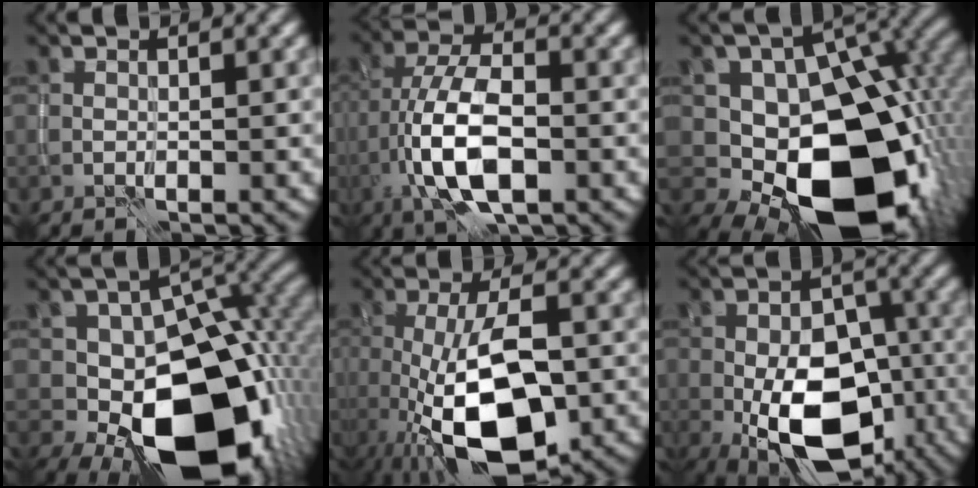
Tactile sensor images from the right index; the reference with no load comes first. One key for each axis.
{"total": 8.7, "fx": -3.2, "fy": 3.7, "fz": 7.2, "tx": -0.145, "ty": 0.005, "tz": -0.066}
{"total": 16.8, "fx": -4.1, "fy": 11.1, "fz": 11.9, "tx": -0.157, "ty": -0.013, "tz": -0.063}
{"total": 17.6, "fx": -4.9, "fy": 11.2, "fz": 12.6, "tx": -0.169, "ty": -0.019, "tz": -0.062}
{"total": 11.9, "fx": -3.6, "fy": 5.0, "fz": 10.1, "tx": -0.190, "ty": -0.017, "tz": -0.057}
{"total": 14.3, "fx": -5.4, "fy": 8.3, "fz": 10.3, "tx": -0.167, "ty": -0.028, "tz": -0.075}